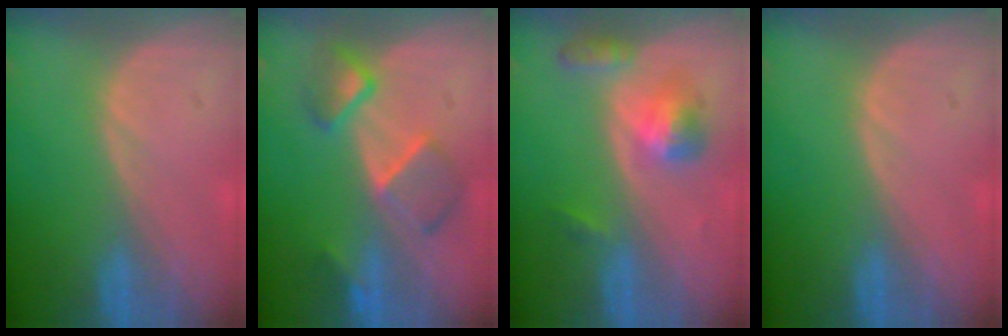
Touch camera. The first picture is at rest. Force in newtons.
{"total": 6.6, "press": 6.6, "slide": 1.1}
{"total": 5.4, "press": 5.0, "slide": 2.2}
{"total": 0.0}